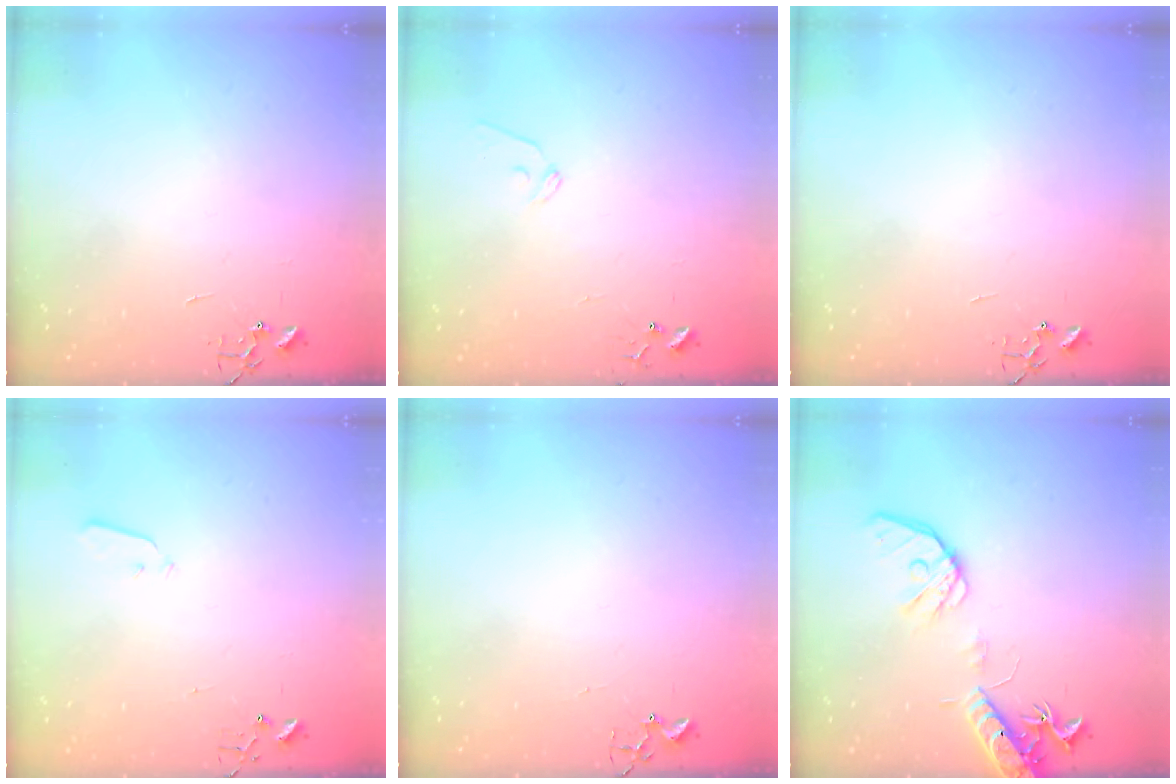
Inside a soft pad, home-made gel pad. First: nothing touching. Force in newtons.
{"total": 8.1, "press": 8.0, "slide": 0.8}
{"total": 0.0}
{"total": 2.9, "press": 2.8, "slide": 0.8}
{"total": 1.7, "press": 1.6, "slide": 0.2}
{"total": 16.5, "press": 16.2, "slide": 2.8}